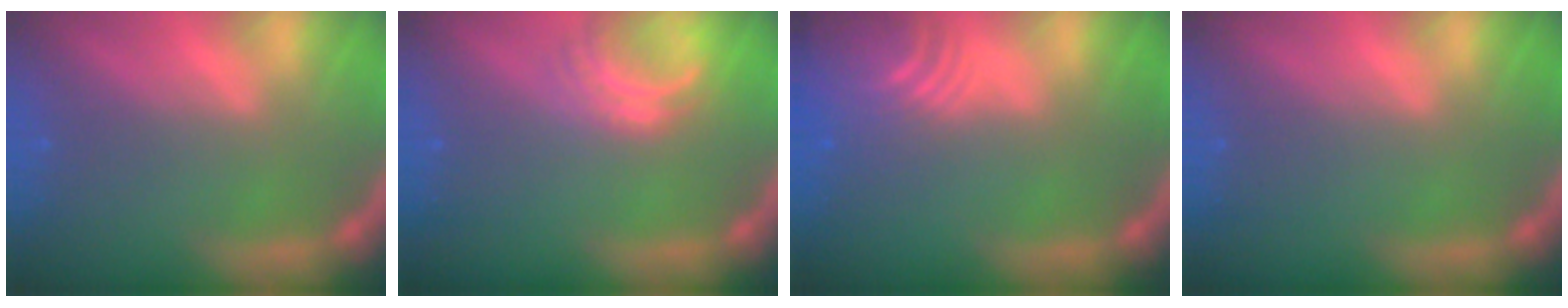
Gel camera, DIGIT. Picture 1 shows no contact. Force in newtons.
{"total": 3.0}
{"total": 7.5}
{"total": 0.0}